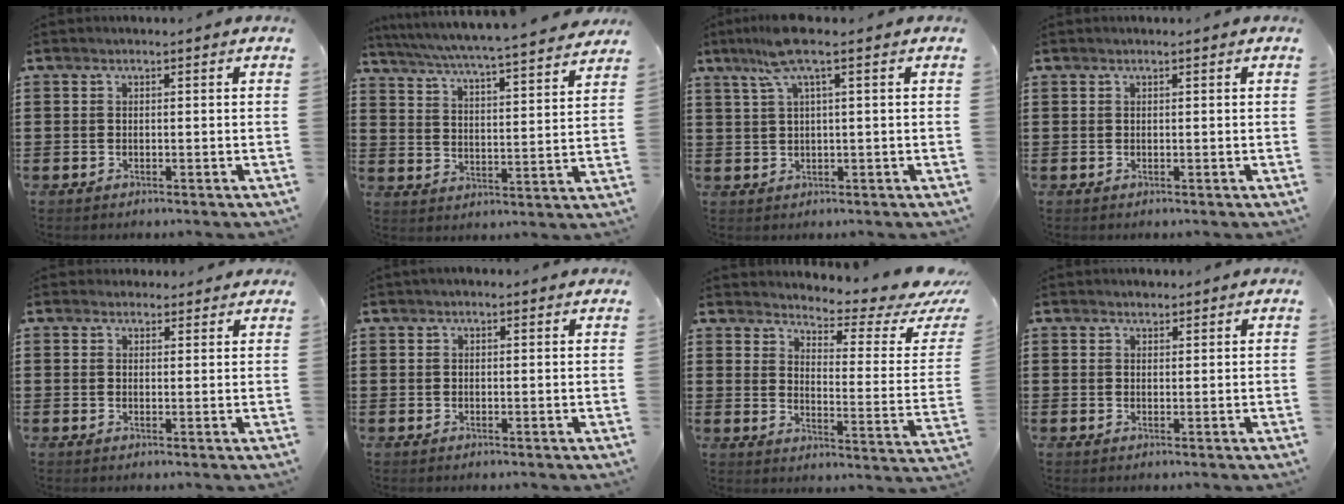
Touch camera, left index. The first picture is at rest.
{"total": 4.8, "force": [4.4, -0.8, 1.8], "torque": [-0.056, -0.040, 0.068]}
{"total": 5.6, "force": [2.6, 0.4, 5.0], "torque": [-0.109, 0.001, 0.044]}
{"total": 0.0}
{"total": 2.1, "force": [1.9, 0.9, 0.1], "torque": [0.001, 0.001, 0.035]}
{"total": 0.8, "force": [0.4, 0.4, 0.5], "torque": [-0.011, 0.005, 0.007]}
{"total": 4.3, "force": [3.7, 0.4, 2.2], "torque": [-0.040, -0.042, 0.053]}
{"total": 1.2, "force": [1.1, 0.5, 0.1], "torque": [-0.004, 0.001, 0.021]}